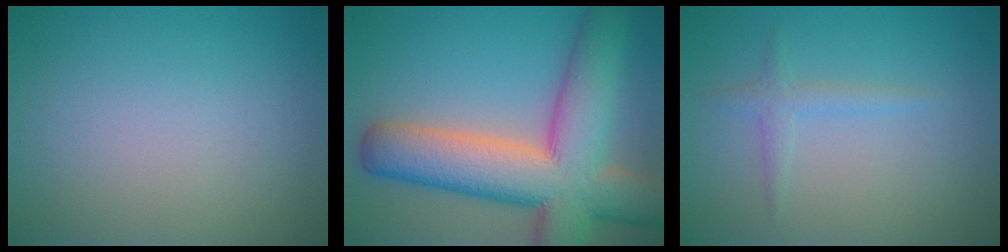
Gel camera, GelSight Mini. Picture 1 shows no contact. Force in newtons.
{"total": 12.7, "press": 12.7, "slide": 0.7}
{"total": 1.5, "press": 1.4, "slide": 0.2}